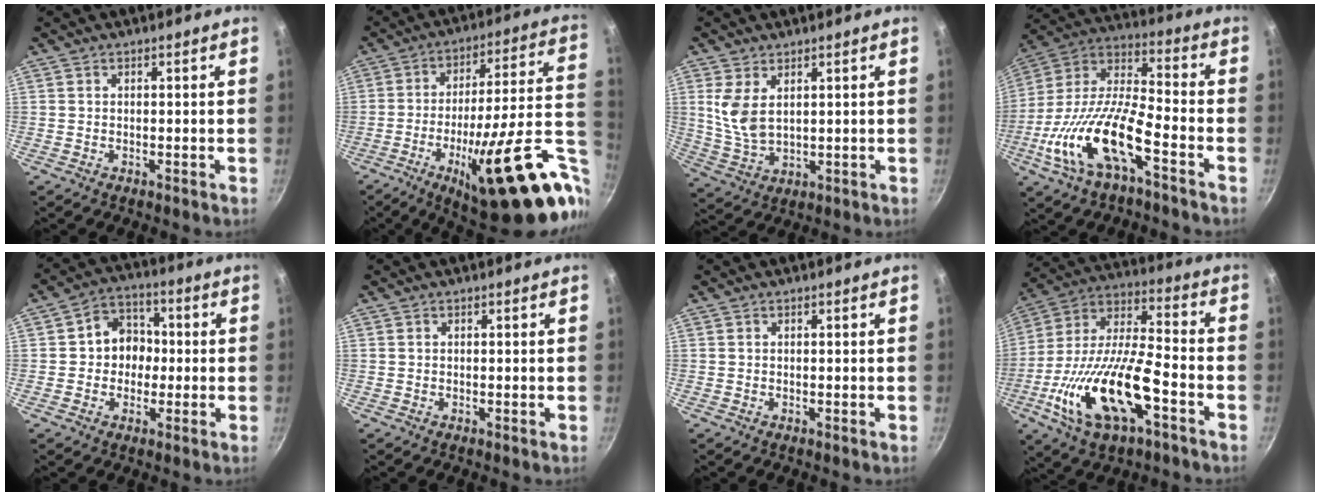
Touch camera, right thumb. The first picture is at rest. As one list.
[{"total": 30.0, "force": [-9.7, 7.4, 27.4], "torque": [-0.352, 0.010, -0.140]}, {"total": 7.6, "force": [2.6, 4.4, 5.7], "torque": [-0.109, -0.024, 0.059]}, {"total": 19.5, "force": [-8.1, 7.2, 16.1], "torque": [-0.312, 0.046, -0.169]}, {"total": 8.4, "force": [-0.1, 7.3, 4.1], "torque": [-0.015, 0.019, -0.014]}, {"total": 0.0}, {"total": 0.0}, {"total": 21.8, "force": [-7.9, 8.7, 18.4], "torque": [-0.345, 0.029, -0.151]}]